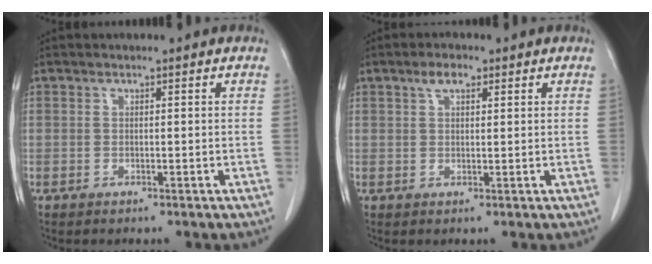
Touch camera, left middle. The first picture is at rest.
{"total": 2.8, "force": [1.6, 1.1, 1.9], "torque": [-0.042, 0.007, 0.030]}